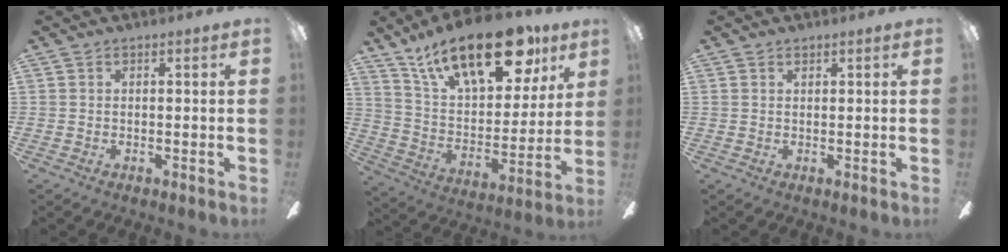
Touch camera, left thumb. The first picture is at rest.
{"total": 24.9, "force": [15.1, 11.2, 16.4], "torque": [-0.259, -0.083, 0.260]}
{"total": 0.5, "force": [0.4, 0.3, 0.2], "torque": [-0.005, 0.001, 0.007]}